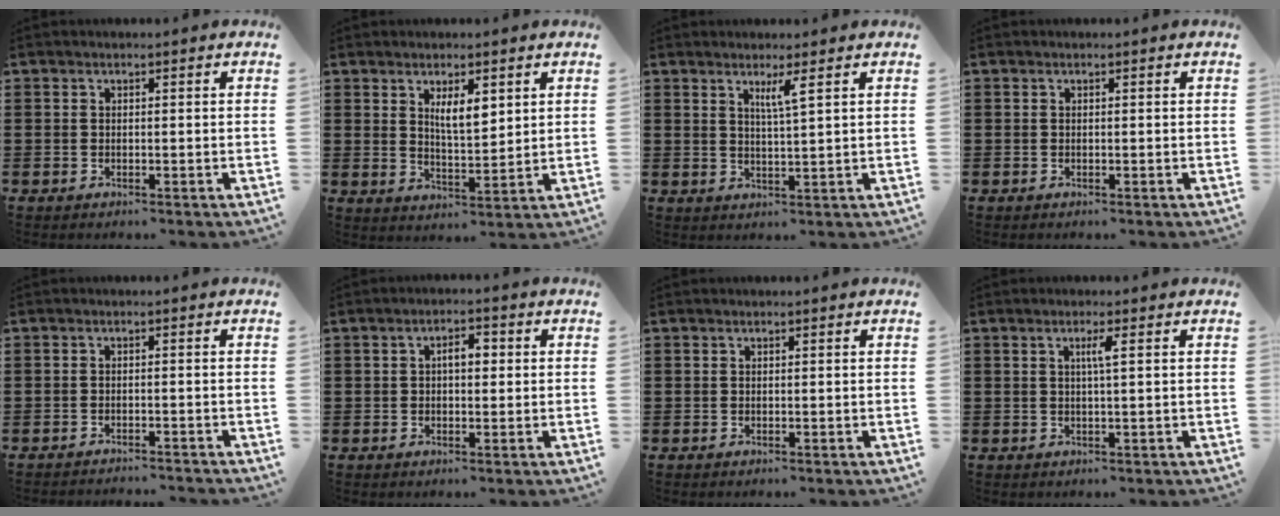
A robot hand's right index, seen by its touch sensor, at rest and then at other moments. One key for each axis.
{"total": 4.5, "fx": 2.3, "fy": 1.5, "fz": 3.6, "tx": -0.070, "ty": 0.003, "tz": 0.037}
{"total": 2.7, "fx": 1.6, "fy": -0.3, "fz": 2.1, "tx": -0.045, "ty": -0.005, "tz": 0.026}
{"total": 0.0}
{"total": 1.4, "fx": -1.4, "fy": -0.2, "fz": 0.1, "tx": -0.004, "ty": 0.004, "tz": -0.029}
{"total": 3.1, "fx": 0.2, "fy": 1.4, "fz": 2.8, "tx": -0.046, "ty": 0.005, "tz": -0.001}
{"total": 0.0}
{"total": 2.0, "fx": 0.5, "fy": -0.3, "fz": 2.0, "tx": -0.038, "ty": -0.003, "tz": 0.005}